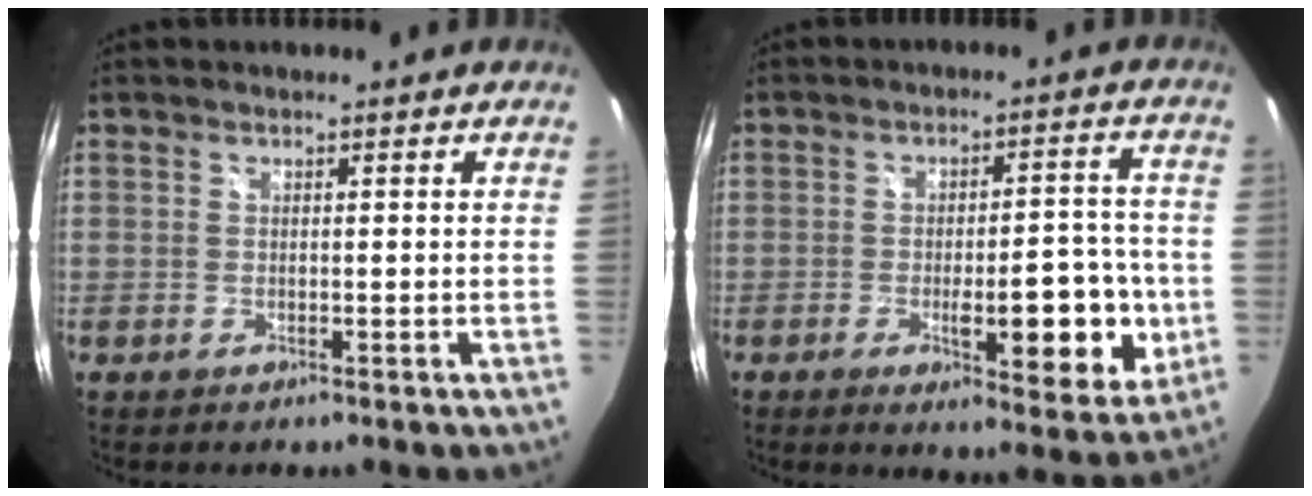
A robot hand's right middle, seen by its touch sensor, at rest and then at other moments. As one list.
[{"total": 12.7, "force": [-3.3, 4.1, 11.5], "torque": [-0.164, -0.010, -0.039]}]